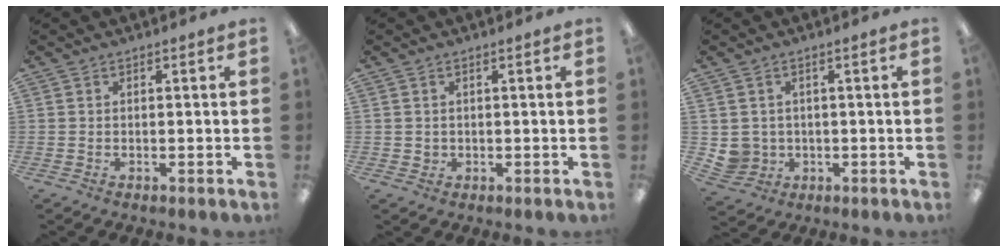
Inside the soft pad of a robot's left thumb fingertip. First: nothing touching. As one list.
[{"total": 1.0, "force": [0.4, 1.0, 0.2], "torque": [-0.005, 0.005, 0.005]}, {"total": 4.0, "force": [0.7, 4.0, 0.3], "torque": [-0.026, 0.003, 0.015]}]